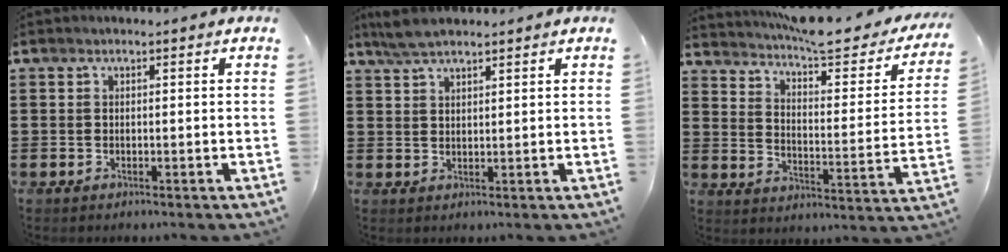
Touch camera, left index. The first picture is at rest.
{"total": 4.0, "force": [3.1, 1.1, 2.2], "torque": [-0.050, 0.003, 0.059]}
{"total": 6.8, "force": [6.3, 0.2, 2.6], "torque": [-0.075, -0.044, 0.103]}